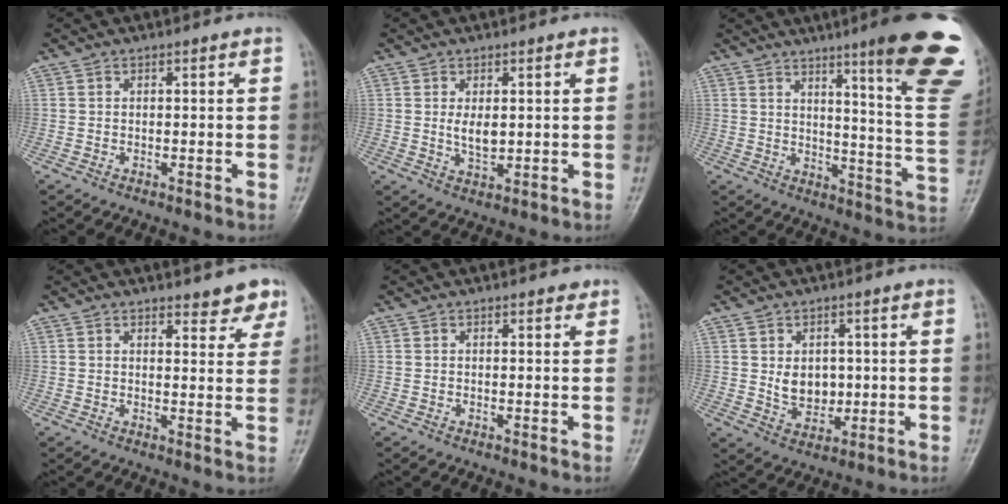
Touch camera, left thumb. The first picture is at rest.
{"total": 3.7, "force": [0.7, 1.9, 3.1], "torque": [-0.048, -0.011, 0.018]}
{"total": 22.4, "force": [12.8, 2.7, 18.2], "torque": [-0.202, -0.067, 0.165]}
{"total": 5.4, "force": [4.6, 2.0, 2.1], "torque": [0.002, -0.027, 0.048]}
{"total": 1.2, "force": [0.9, 0.6, 0.7], "torque": [-0.004, -0.003, 0.008]}
{"total": 6.1, "force": [0.7, 4.7, 3.9], "torque": [-0.037, -0.011, 0.024]}